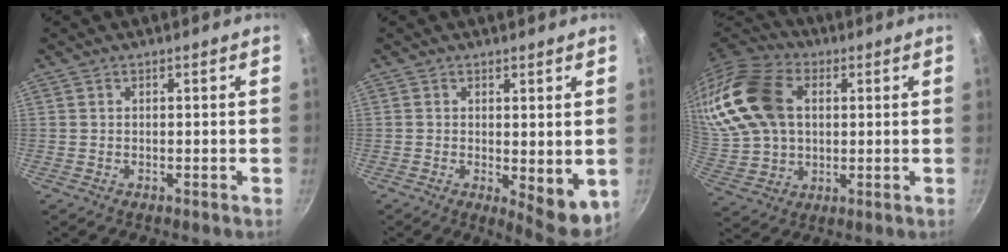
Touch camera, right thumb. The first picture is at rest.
{"total": 7.0, "force": [-0.1, 3.0, 6.3], "torque": [-0.071, -0.013, 0.006]}
{"total": 20.3, "force": [4.6, 14.7, 13.2], "torque": [-0.268, 0.014, 0.086]}